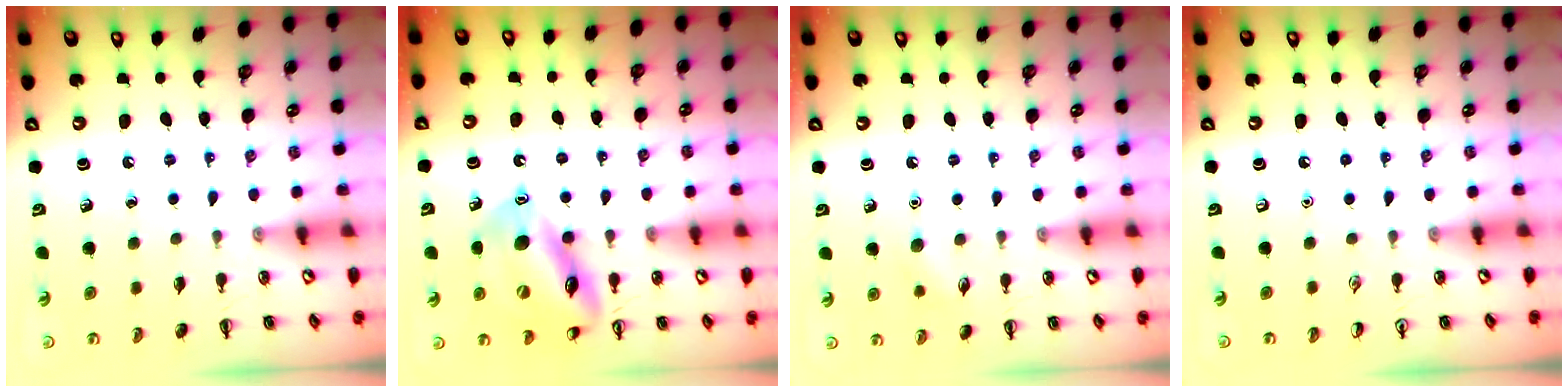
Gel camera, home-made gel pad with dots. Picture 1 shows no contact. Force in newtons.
{"total": 15.4, "press": 15.4, "slide": 1.3}
{"total": 5.6, "press": 5.5, "slide": 1.2}
{"total": 0.0}